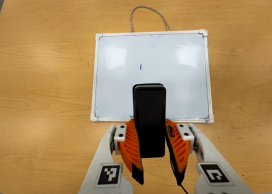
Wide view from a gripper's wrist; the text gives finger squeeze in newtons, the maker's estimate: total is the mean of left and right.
{"total": 7.8, "left": 6.2, "right": 9.3}